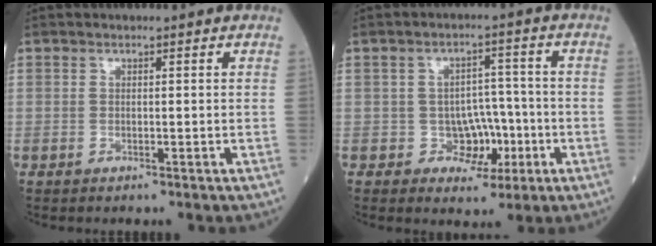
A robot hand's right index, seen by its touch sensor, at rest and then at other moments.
{"total": 5.3, "force": [-1.6, 4.4, 2.5], "torque": [-0.019, 0.016, -0.017]}